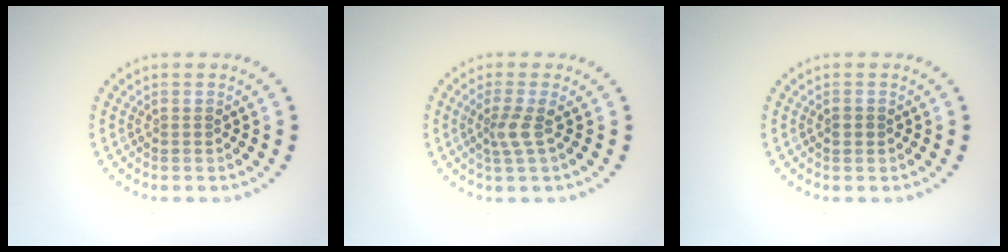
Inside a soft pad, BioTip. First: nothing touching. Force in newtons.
{"total": 1.9, "press": 1.3, "slide": 1.4}
{"total": 1.1, "press": 1.0, "slide": 0.2}